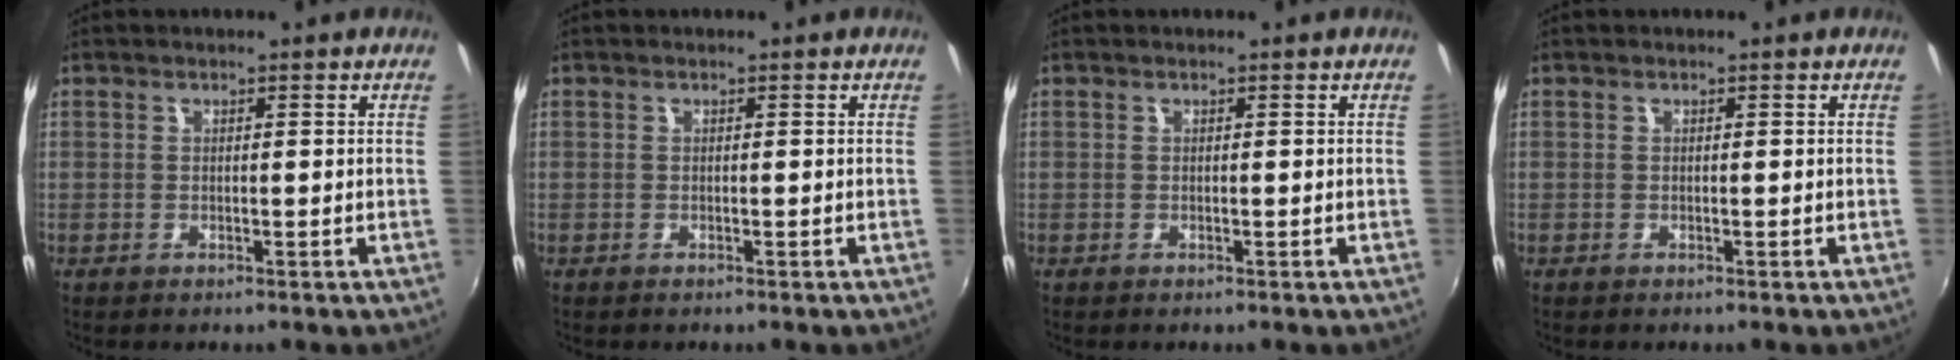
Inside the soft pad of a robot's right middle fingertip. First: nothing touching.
{"total": 0.0}
{"total": 0.0}
{"total": 0.0}